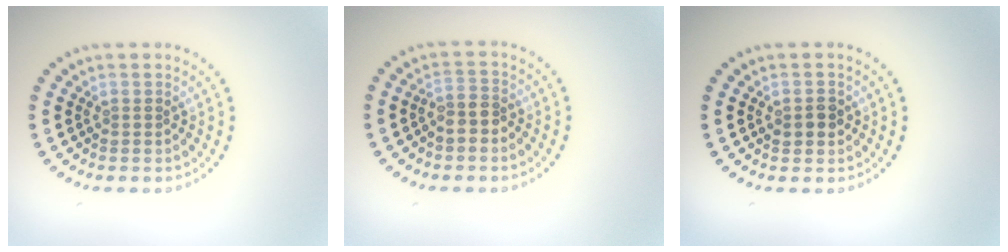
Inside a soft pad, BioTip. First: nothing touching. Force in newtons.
{"total": 2.2, "press": 1.9, "slide": 1.1}
{"total": 1.7, "press": 1.7, "slide": 0.1}